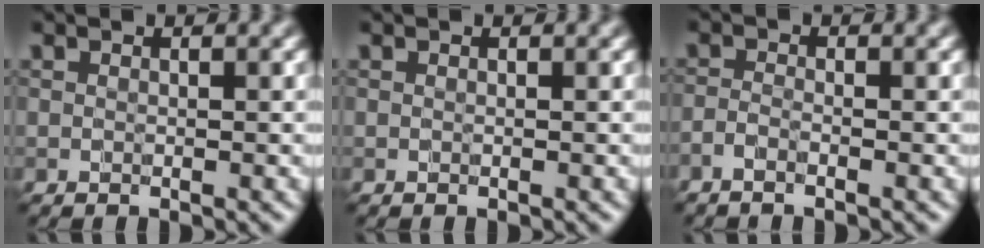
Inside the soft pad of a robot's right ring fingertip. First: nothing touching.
{"total": 0.0}
{"total": 1.0, "force": [-0.9, 0.0, 0.3], "torque": [-0.004, -0.001, -0.021]}